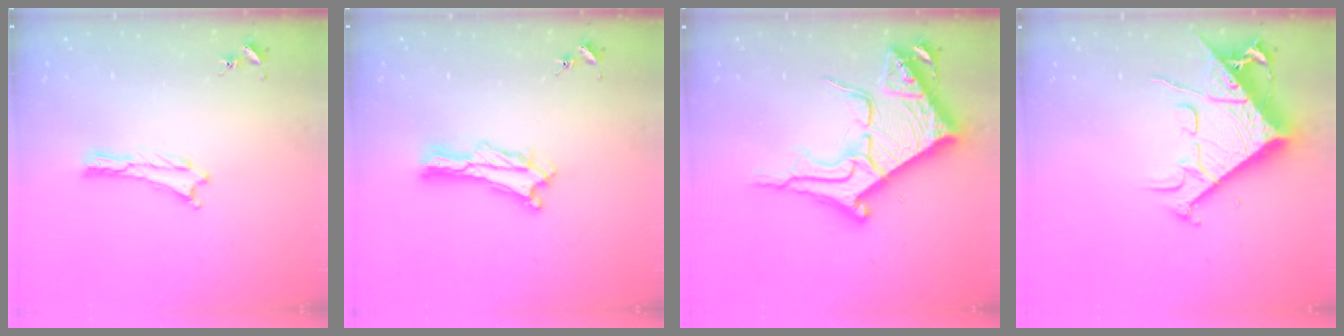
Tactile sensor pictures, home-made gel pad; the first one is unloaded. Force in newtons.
{"total": 3.5, "press": 3.5, "slide": 0.3}
{"total": 13.9, "press": 13.9, "slide": 1.5}
{"total": 12.9, "press": 12.8, "slide": 1.4}